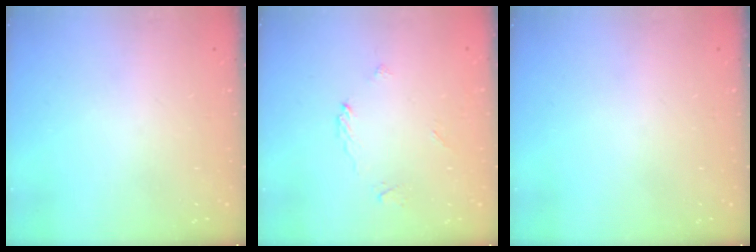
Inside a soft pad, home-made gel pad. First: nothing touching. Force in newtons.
{"total": 2.7, "press": 2.7, "slide": 0.2}
{"total": 0.0}